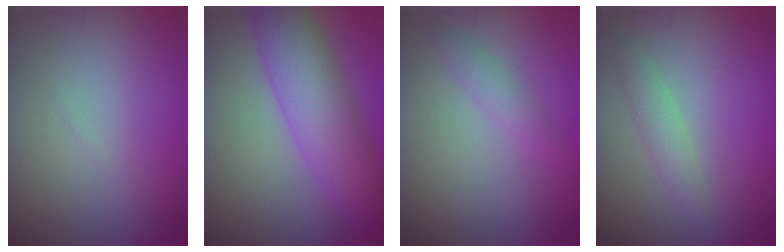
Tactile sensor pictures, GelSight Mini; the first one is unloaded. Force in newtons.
{"total": 7.3, "press": 7.3, "slide": 0.2}
{"total": 1.5, "press": 1.5, "slide": 0.1}
{"total": 1.8, "press": 1.8, "slide": 0.0}